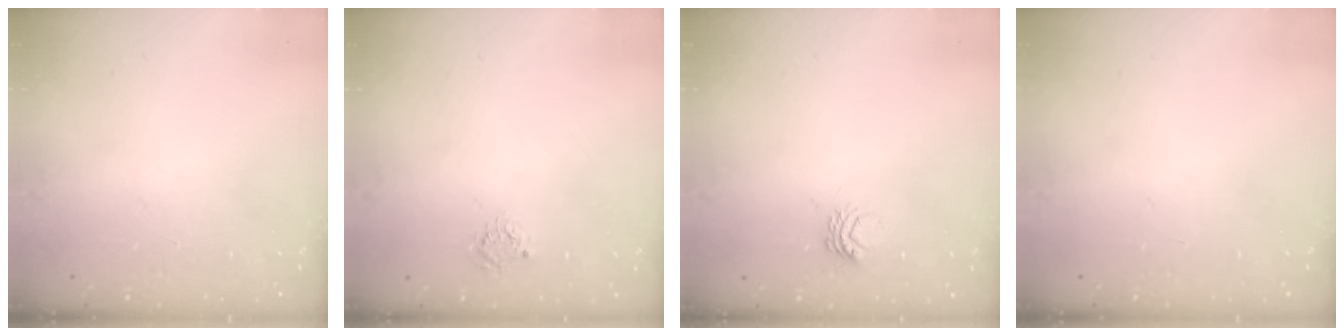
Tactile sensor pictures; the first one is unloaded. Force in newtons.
{"total": 2.7, "press": 2.7, "slide": 0.4}
{"total": 3.9, "press": 3.9, "slide": 0.4}
{"total": 0.0}